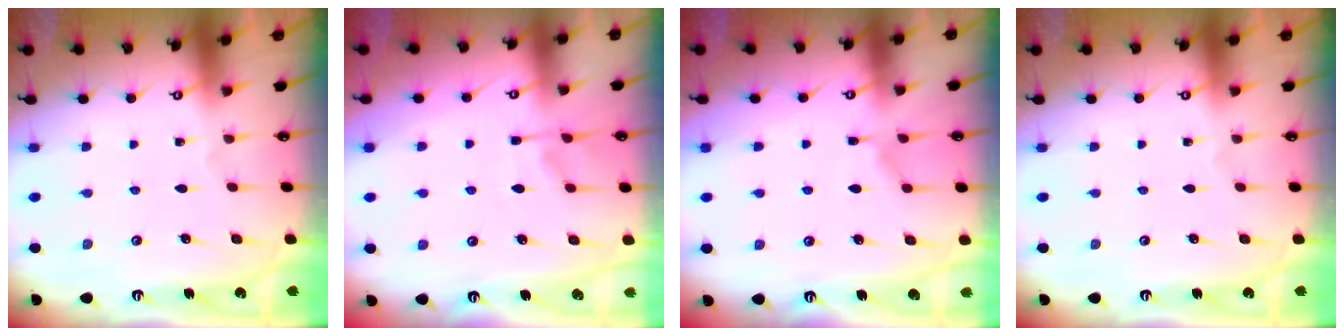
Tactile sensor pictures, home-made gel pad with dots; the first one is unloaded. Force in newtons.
{"total": 1.2, "press": 0.1, "slide": 1.2}
{"total": 4.9, "press": 4.8, "slide": 0.6}
{"total": 0.0}